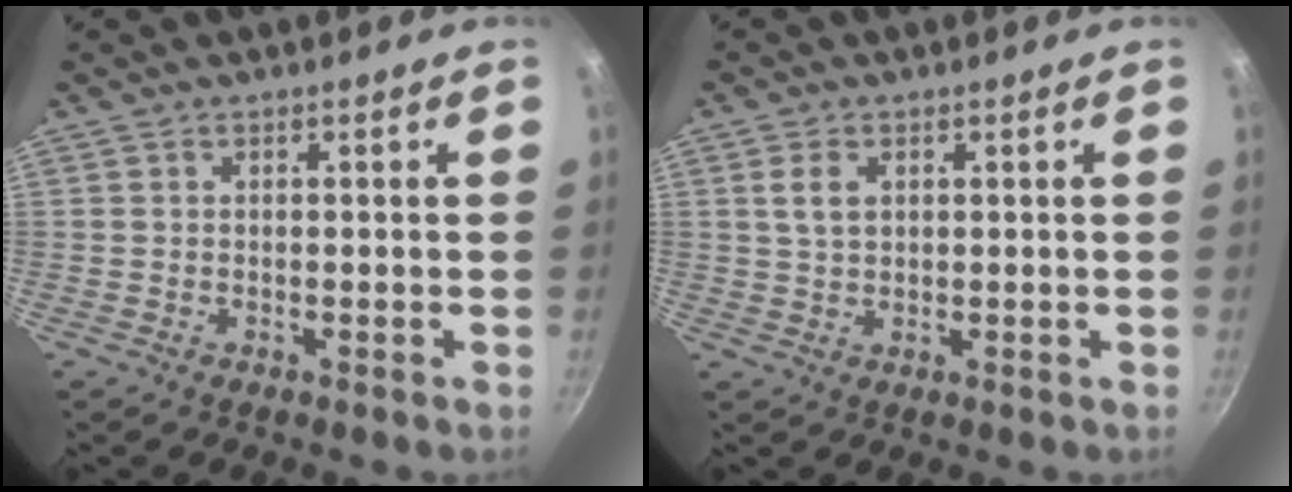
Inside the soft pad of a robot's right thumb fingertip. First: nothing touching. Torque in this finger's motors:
{"motor_torque": [0.01, 0.27, 0.44, -0.04, 0.02]}